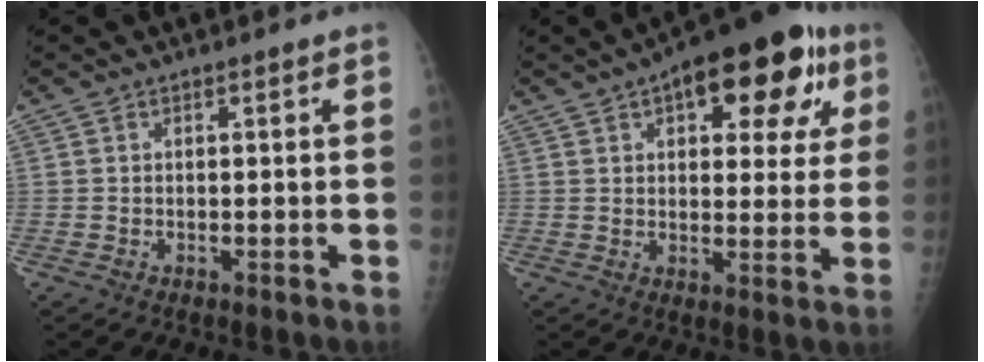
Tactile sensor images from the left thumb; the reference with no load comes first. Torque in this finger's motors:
{"motor_torque": [0.33, 0.51, 0.15, -0.23, 0.26]}